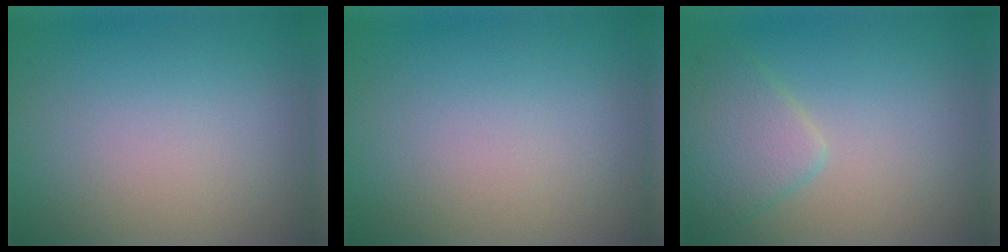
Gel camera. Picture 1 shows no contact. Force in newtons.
{"total": 0.0}
{"total": 3.2, "press": 3.2, "slide": 0.1}